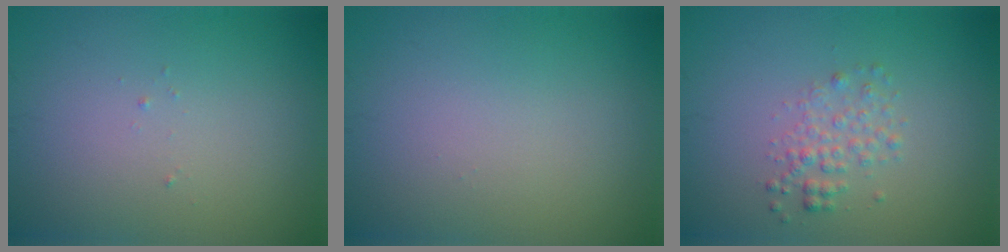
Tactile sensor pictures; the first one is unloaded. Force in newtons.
{"total": 0.0}
{"total": 1.9, "press": 1.9, "slide": 0.1}